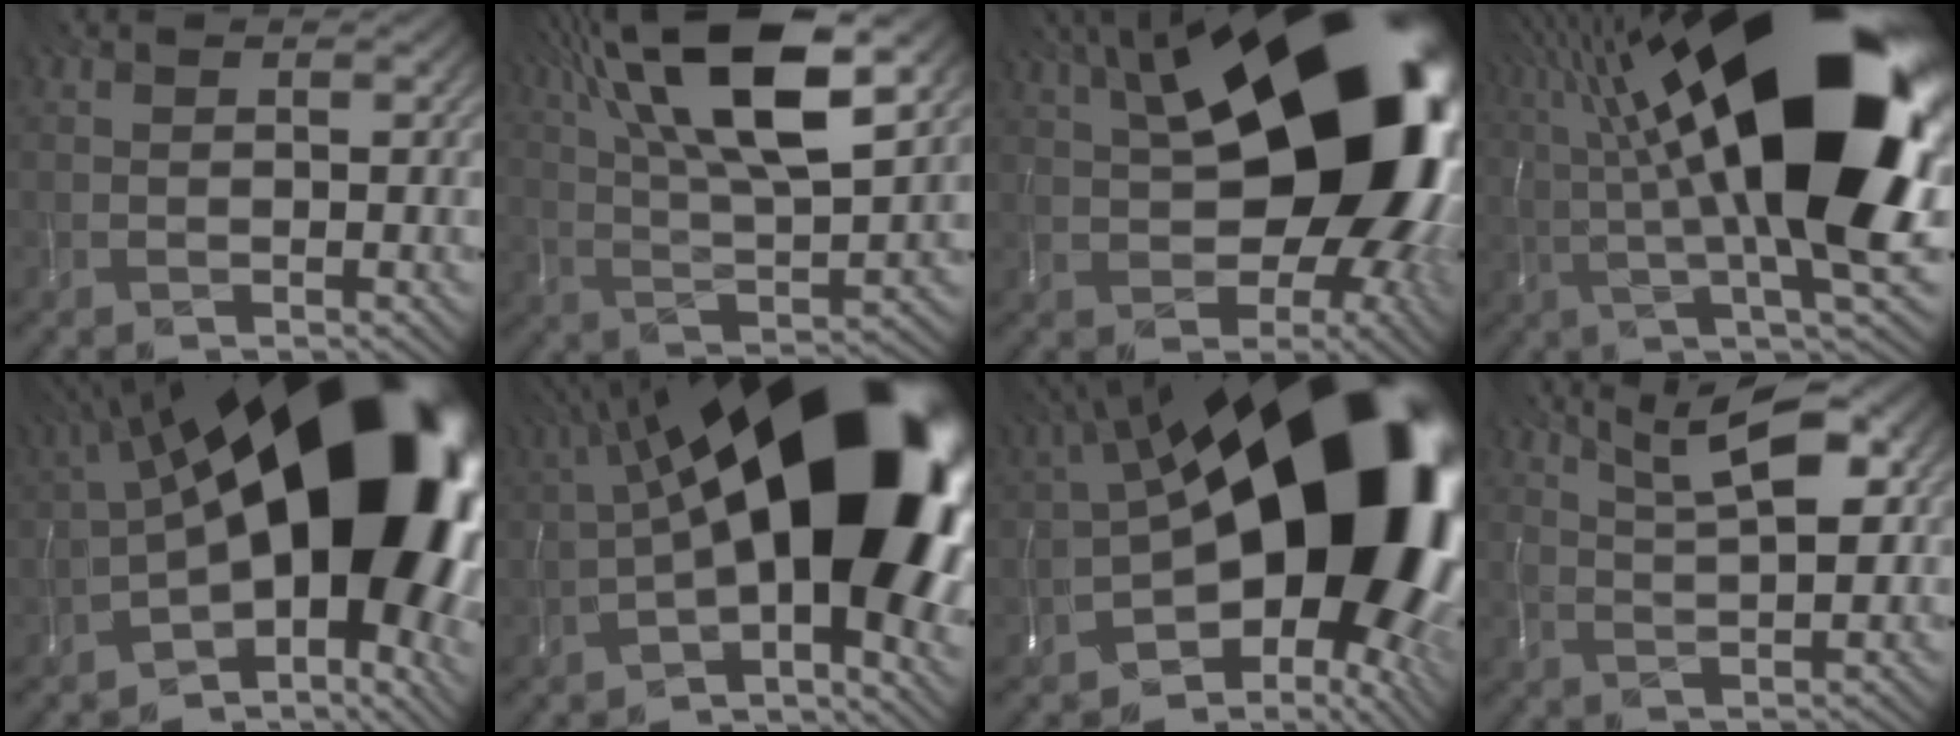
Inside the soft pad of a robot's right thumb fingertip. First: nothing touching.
{"total": 16.1, "force": [8.2, 4.8, 13.1], "torque": [-0.273, 0.023, 0.148]}
{"total": 21.2, "force": [4.4, 11.7, 17.1], "torque": [-0.240, 0.026, 0.077]}
{"total": 22.2, "force": [5.4, 6.6, 20.5], "torque": [-0.343, 0.048, 0.085]}
{"total": 20.6, "force": [0.5, 10.3, 17.9], "torque": [-0.260, -0.015, 0.025]}
{"total": 19.8, "force": [0.6, 8.2, 18.1], "torque": [-0.274, 0.012, 0.018]}
{"total": 21.1, "force": [0.4, 11.6, 17.5], "torque": [-0.268, -0.042, 0.033]}
{"total": 7.2, "force": [3.8, 1.8, 5.8], "torque": [-0.104, 0.021, 0.061]}